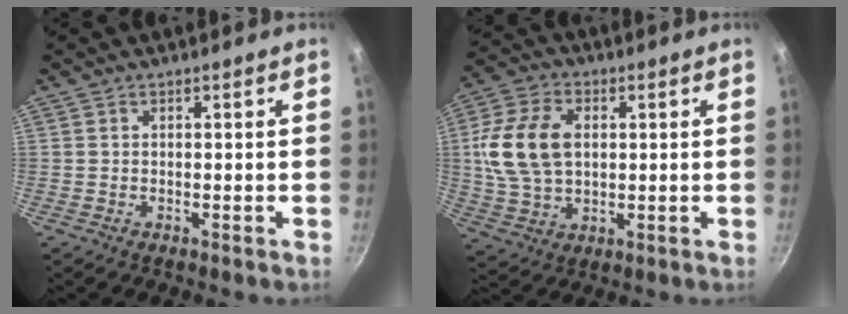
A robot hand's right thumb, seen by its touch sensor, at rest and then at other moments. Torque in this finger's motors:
{"motor_torque": [0.37, 1.99, 0.83, -0.81, 0.25]}